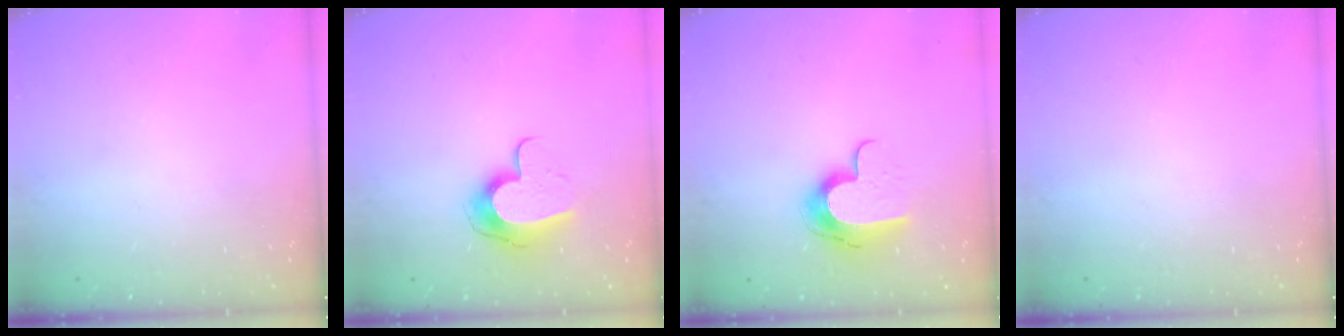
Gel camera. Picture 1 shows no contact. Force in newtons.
{"total": 10.7, "press": 10.6, "slide": 0.7}
{"total": 11.2, "press": 11.1, "slide": 0.7}
{"total": 0.0}